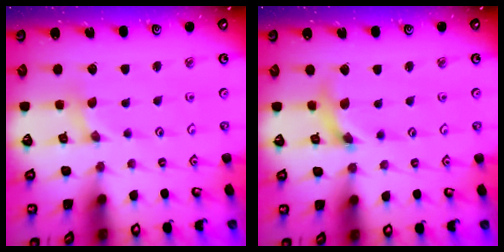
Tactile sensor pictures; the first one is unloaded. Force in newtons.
{"total": 5.0, "press": 5.0, "slide": 0.5}